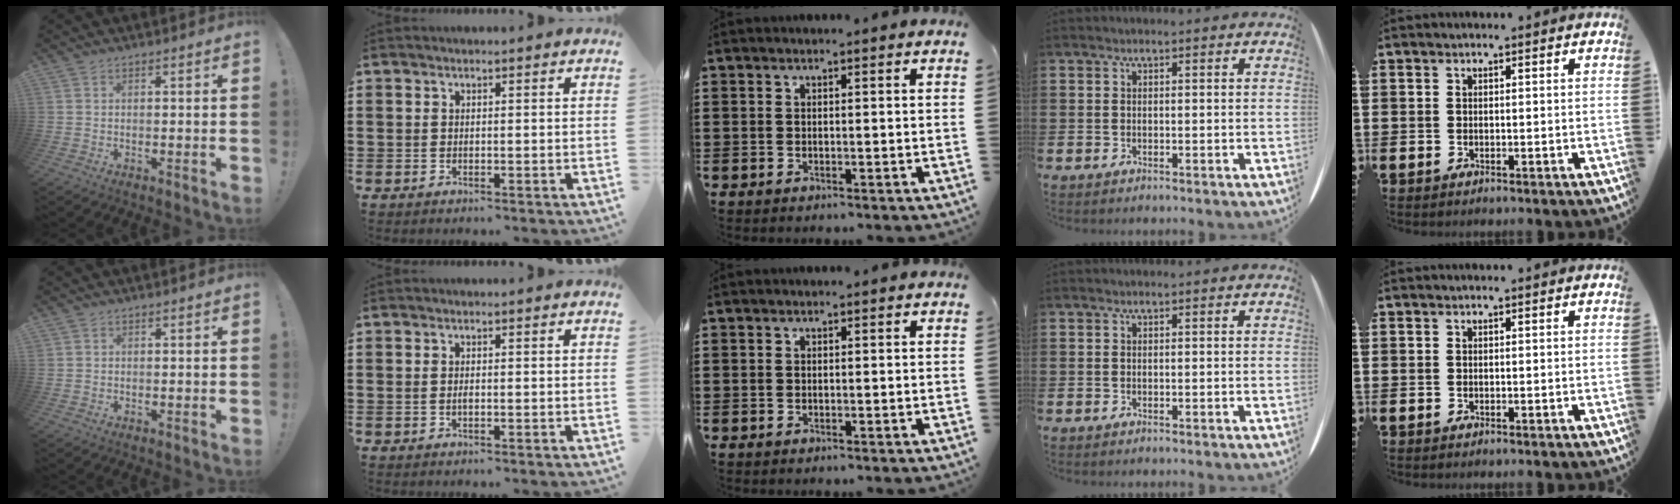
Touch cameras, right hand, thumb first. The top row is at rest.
{"thumb": {"total": 0.5, "force": [0.3, 0.4, 0.0], "torque": [0.001, -0.001, 0.006]}, "index": {"total": 0.9, "force": [-0.2, 0.3, 0.8], "torque": [-0.016, -0.001, -0.003]}}